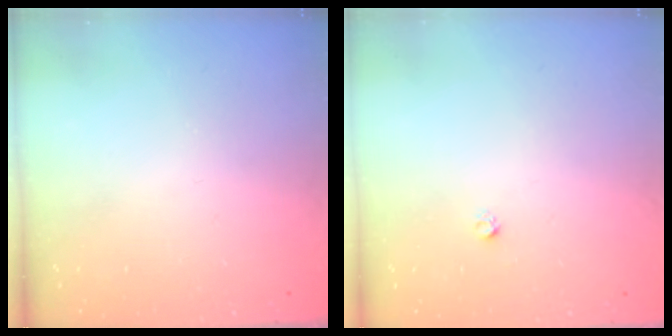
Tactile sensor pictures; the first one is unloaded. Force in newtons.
{"total": 1.6, "press": 1.5, "slide": 0.1}